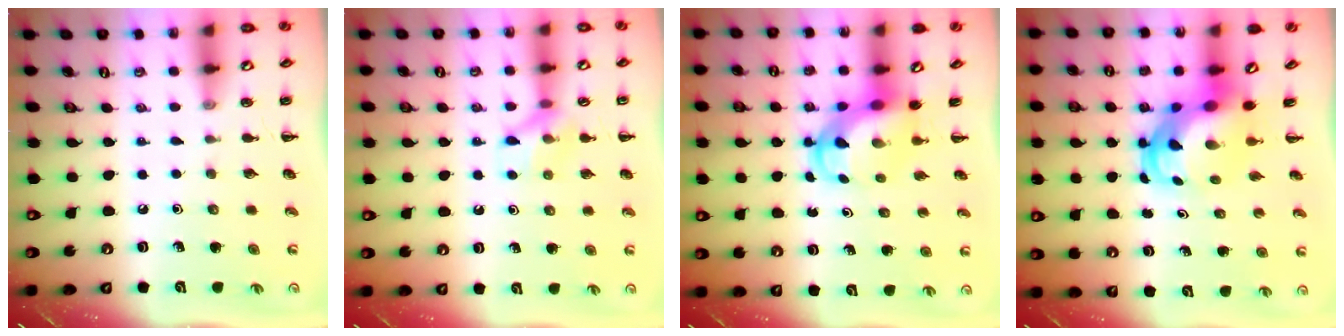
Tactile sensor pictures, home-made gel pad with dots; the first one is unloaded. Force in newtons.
{"total": 8.8, "press": 8.8, "slide": 0.7}
{"total": 5.5, "press": 5.5, "slide": 0.5}
{"total": 5.7, "press": 5.4, "slide": 1.8}